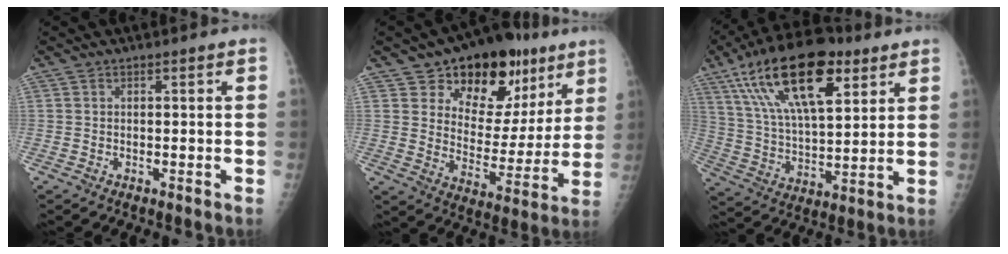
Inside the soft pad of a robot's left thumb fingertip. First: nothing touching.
{"total": 20.2, "force": [11.1, 12.2, 11.7], "torque": [-0.105, -0.041, 0.167]}
{"total": 22.9, "force": [11.4, 9.7, 17.3], "torque": [-0.290, -0.020, 0.202]}